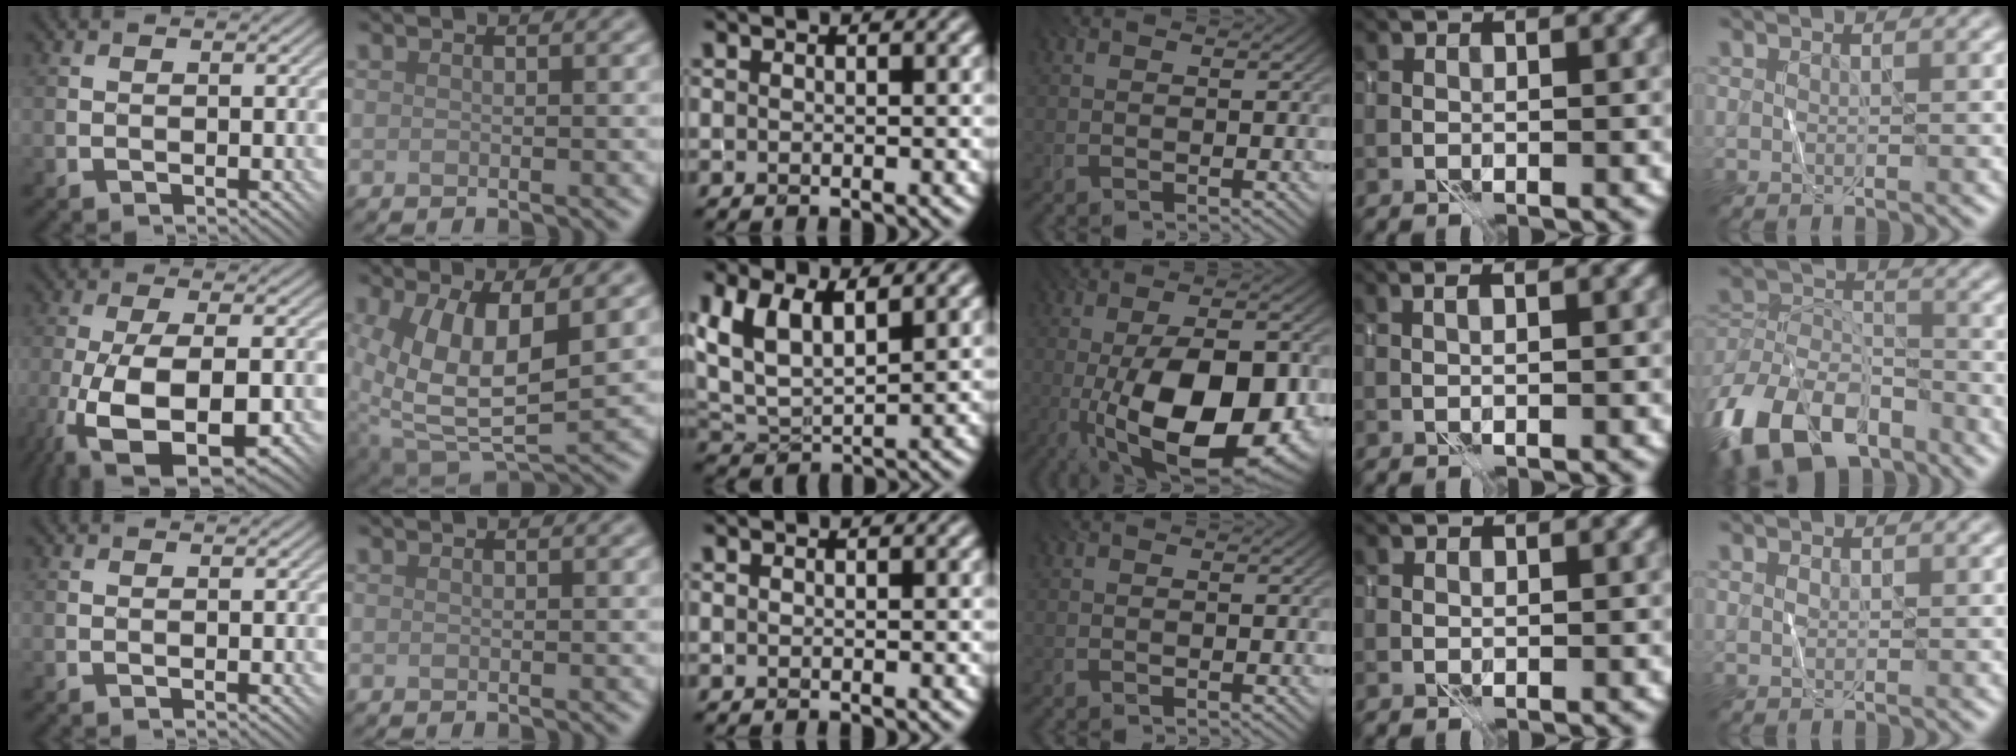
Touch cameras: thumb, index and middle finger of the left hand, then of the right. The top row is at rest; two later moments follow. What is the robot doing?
{"motion": "fold", "object": "shorts"}